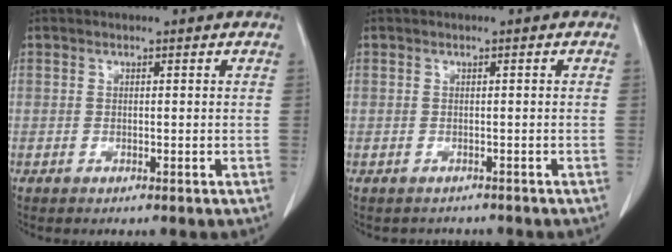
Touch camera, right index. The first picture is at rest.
{"total": 2.2, "force": [-1.8, 1.2, -0.2], "torque": [-0.002, 0.002, -0.029]}